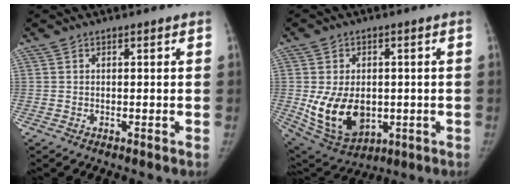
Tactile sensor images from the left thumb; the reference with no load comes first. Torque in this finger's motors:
{"motor_torque": [0.86, 2.09, 0.89, -0.70, 0.45]}